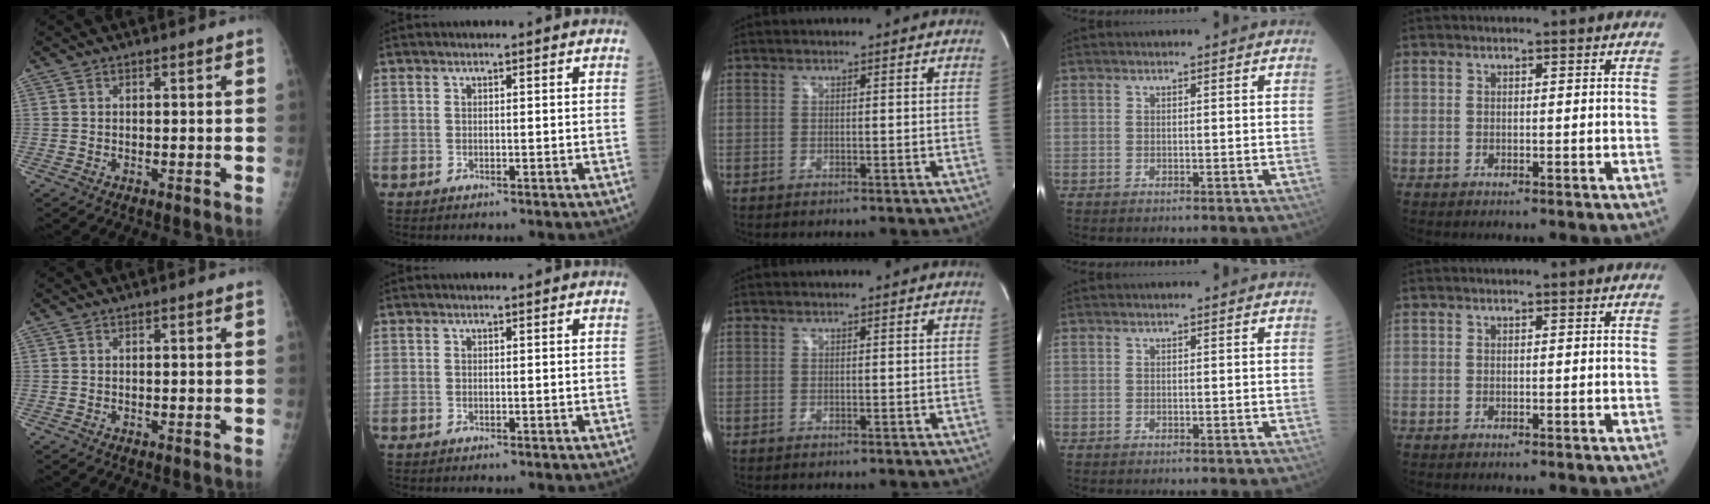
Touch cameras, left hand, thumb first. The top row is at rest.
{}